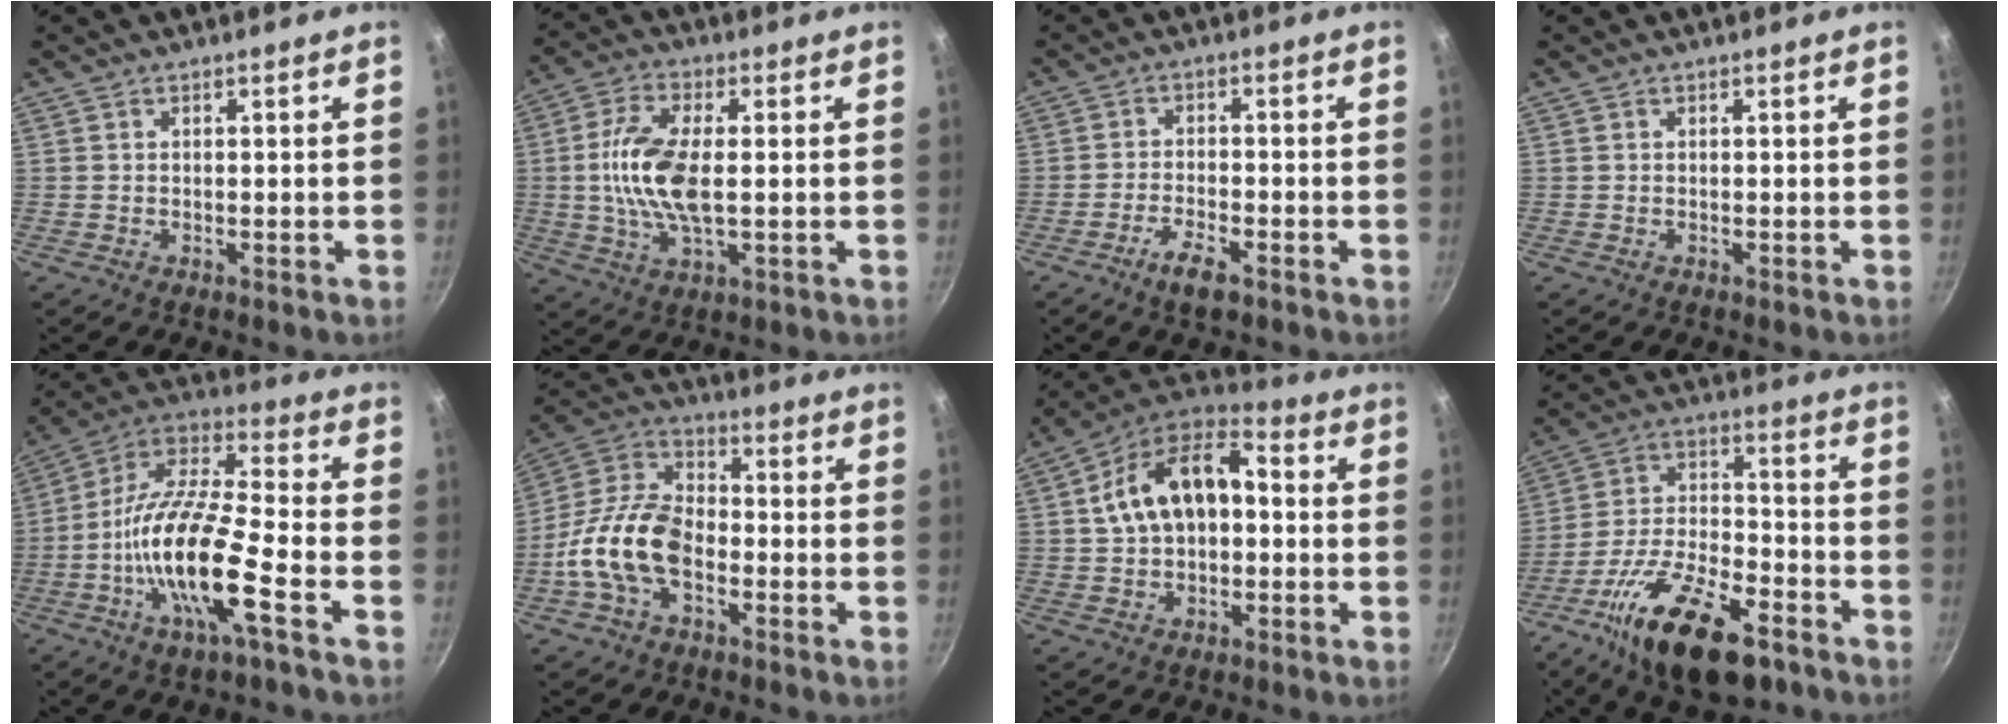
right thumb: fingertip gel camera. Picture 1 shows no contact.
{"total": 11.9, "force": [0.2, 5.3, 10.7], "torque": [-0.214, 0.008, -0.001]}
{"total": 4.9, "force": [-3.1, 1.5, 3.5], "torque": [-0.066, 0.017, -0.059]}
{"total": 0.0}
{"total": 19.0, "force": [-6.5, 5.0, 17.1], "torque": [-0.321, 0.036, -0.141]}
{"total": 15.4, "force": [-4.2, 9.4, 11.4], "torque": [-0.191, 0.044, -0.100]}
{"total": 16.5, "force": [1.2, 10.4, 12.7], "torque": [-0.204, 0.044, 0.006]}
{"total": 20.9, "force": [-12.0, 8.9, 14.7], "torque": [-0.243, 0.051, -0.210]}